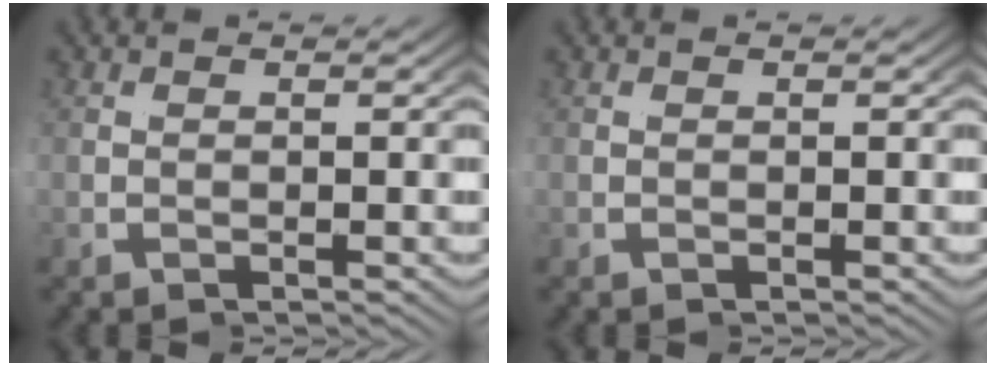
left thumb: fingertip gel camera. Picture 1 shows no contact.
{"total": 0.0}